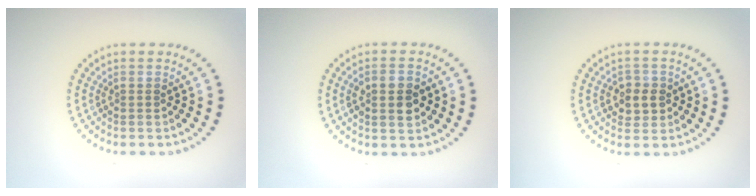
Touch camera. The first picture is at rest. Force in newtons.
{"total": 2.8, "press": 2.8, "slide": 0.3}
{"total": 2.4, "press": 2.3, "slide": 0.7}